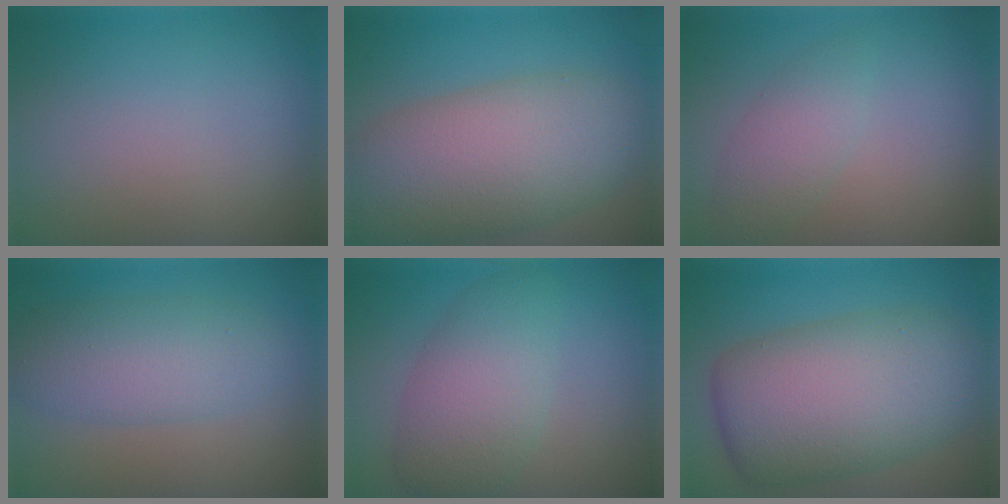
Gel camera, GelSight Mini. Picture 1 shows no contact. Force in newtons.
{"total": 10.0, "press": 10.0, "slide": 0.3}
{"total": 2.7, "press": 2.7, "slide": 0.0}
{"total": 5.0, "press": 5.0, "slide": 0.1}
{"total": 5.9, "press": 5.9, "slide": 0.6}
{"total": 10.8, "press": 10.8, "slide": 0.3}